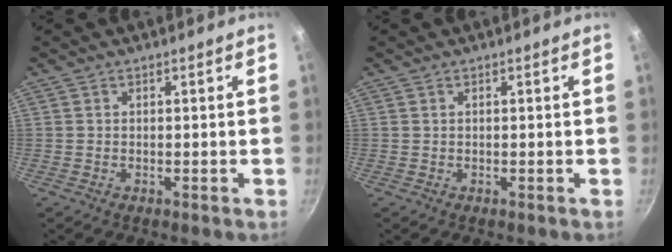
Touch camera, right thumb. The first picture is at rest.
{"total": 0.0}